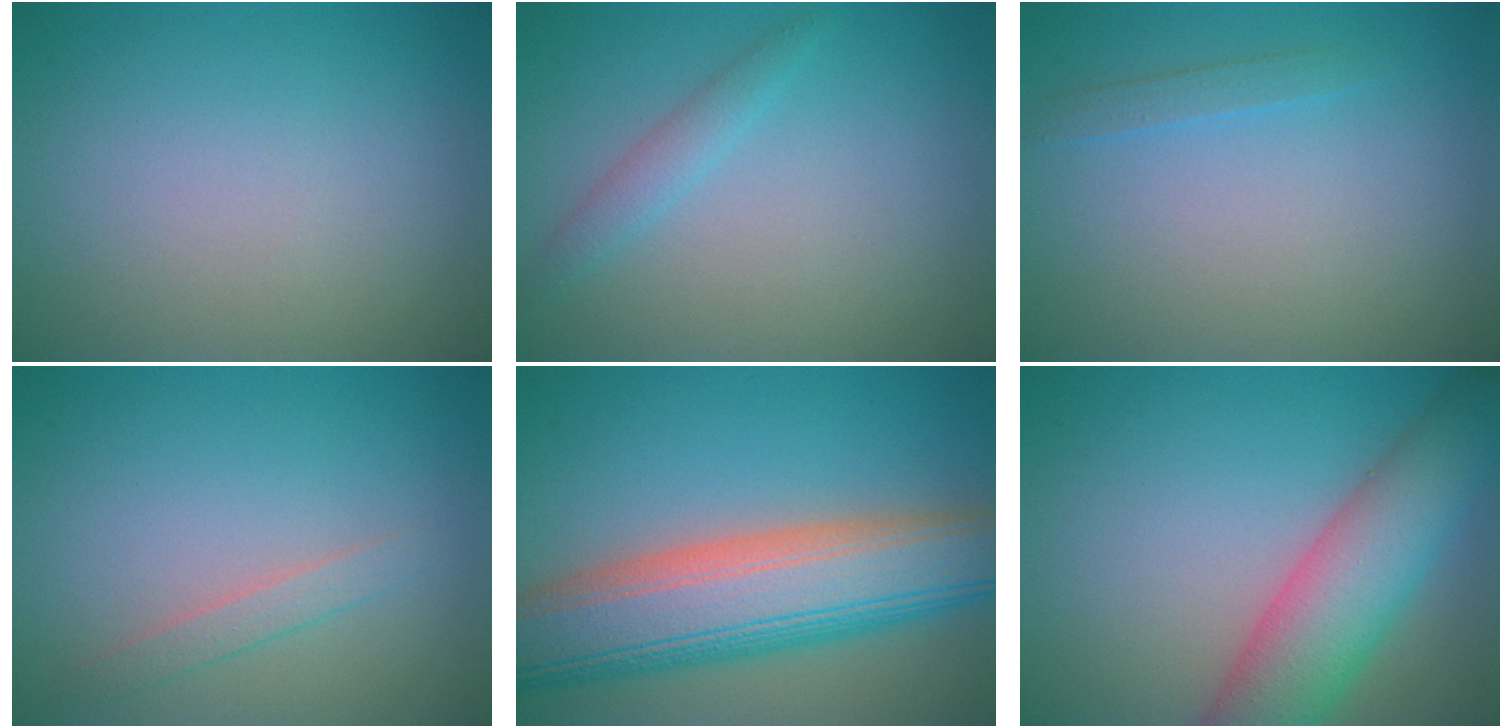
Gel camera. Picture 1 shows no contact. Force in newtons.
{"total": 1.6, "press": 1.6, "slide": 0.0}
{"total": 1.0, "press": 1.0, "slide": 0.1}
{"total": 1.3, "press": 1.3, "slide": 0.1}
{"total": 11.7, "press": 11.7, "slide": 0.5}
{"total": 7.6, "press": 7.6, "slide": 0.4}